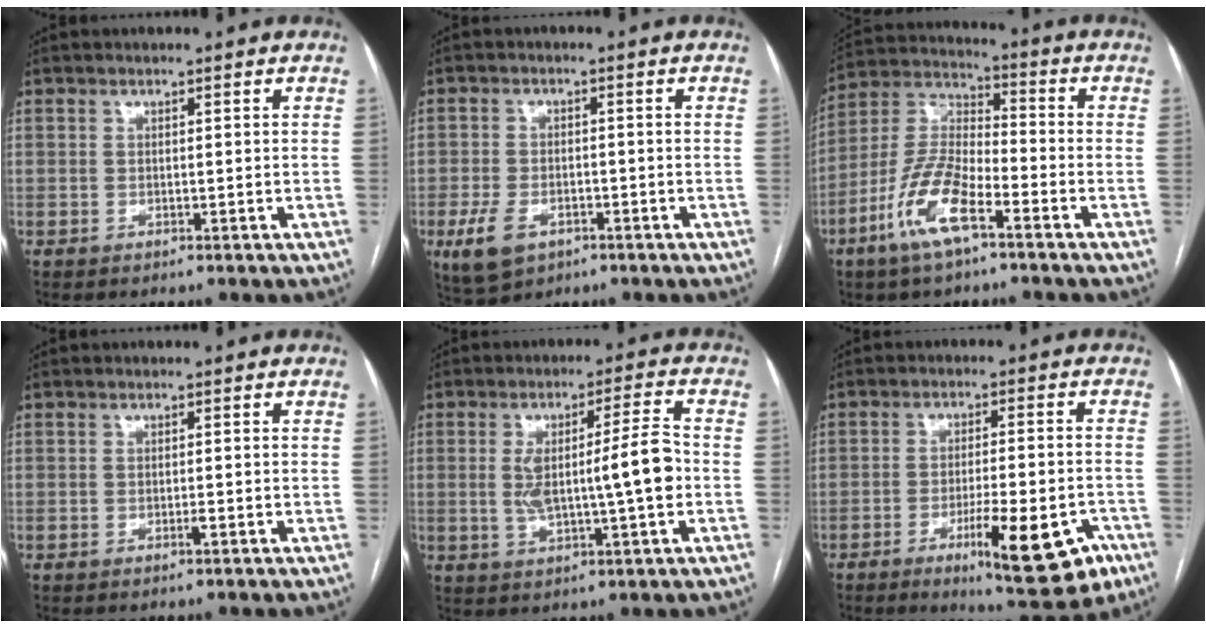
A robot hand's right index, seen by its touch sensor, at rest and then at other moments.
{"total": 6.3, "force": [-2.9, 4.1, 3.8], "torque": [-0.080, -0.001, -0.039]}
{"total": 11.6, "force": [-6.1, 3.2, 9.4], "torque": [-0.203, -0.001, -0.121]}
{"total": 0.8, "force": [-0.3, 0.0, 0.7], "torque": [-0.018, -0.001, -0.003]}
{"total": 10.1, "force": [-0.5, 0.9, 10.1], "torque": [-0.171, 0.016, -0.005]}
{"total": 13.4, "force": [-6.6, 2.7, 11.4], "torque": [-0.153, -0.008, -0.087]}